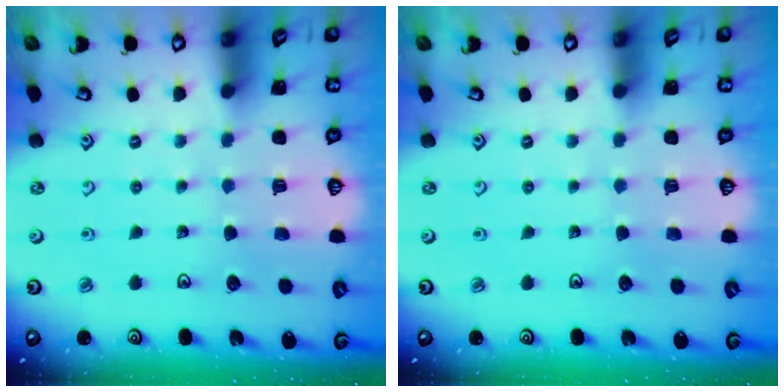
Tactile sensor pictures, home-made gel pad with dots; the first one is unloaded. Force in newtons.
{"total": 0.0}